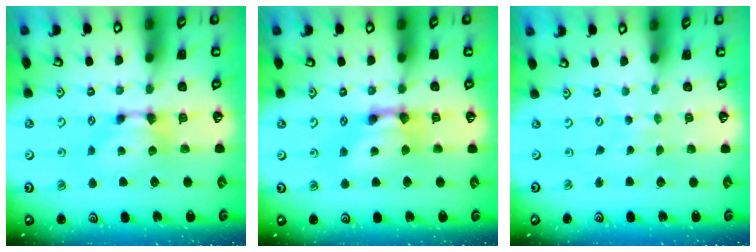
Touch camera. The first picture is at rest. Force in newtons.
{"total": 3.0, "press": 3.0, "slide": 0.2}
{"total": 5.3, "press": 5.2, "slide": 0.2}